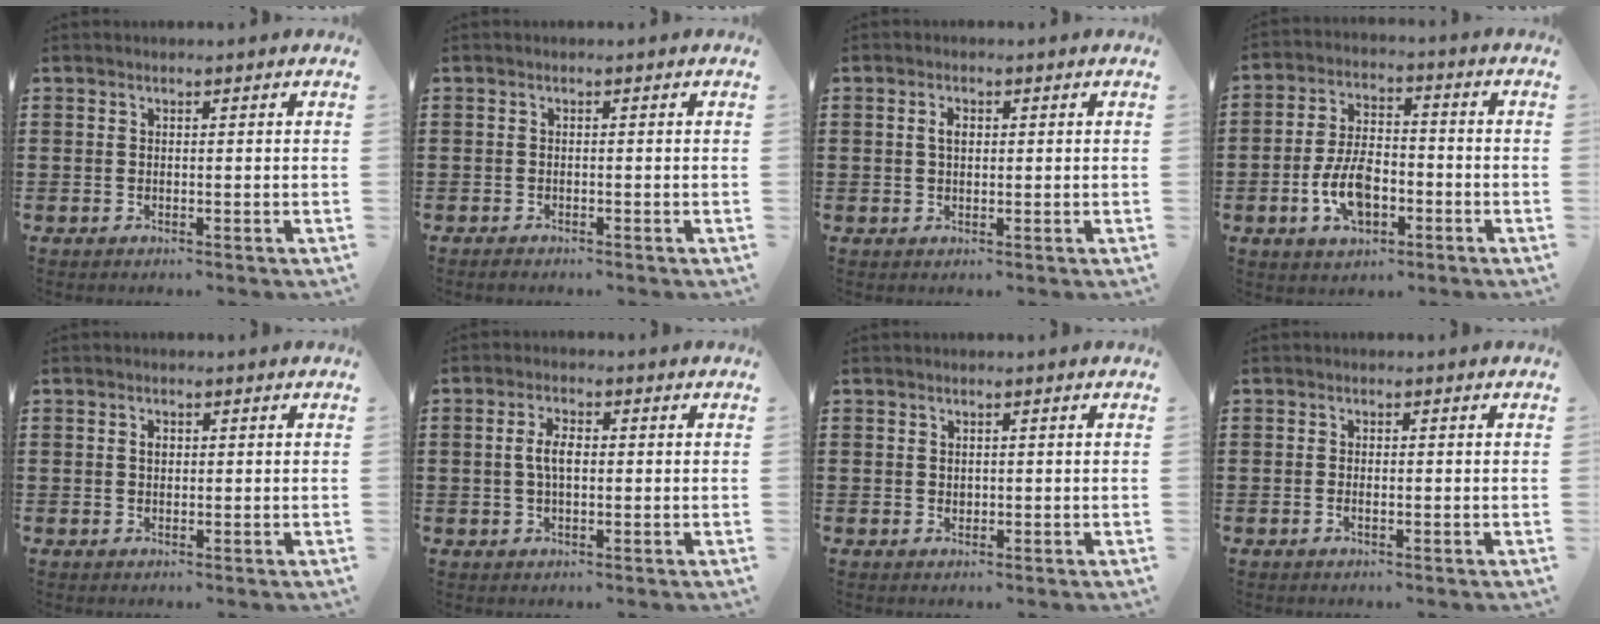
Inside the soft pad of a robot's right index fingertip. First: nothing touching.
{"total": 0.6, "force": [-0.6, 0.2, 0.0], "torque": [-0.002, 0.000, -0.012]}
{"total": 1.9, "force": [0.4, 1.0, 1.6], "torque": [-0.034, 0.007, 0.005]}
{"total": 8.1, "force": [-2.9, 4.4, 6.1], "torque": [-0.134, 0.004, -0.057]}
{"total": 1.2, "force": [0.3, 0.8, 0.9], "torque": [-0.020, 0.006, 0.004]}
{"total": 3.9, "force": [0.1, 1.8, 3.5], "torque": [-0.076, 0.005, -0.002]}
{"total": 0.6, "force": [0.3, 0.6, 0.2], "torque": [-0.004, 0.002, 0.006]}
{"total": 1.0, "force": [-0.3, 0.3, 0.9], "torque": [-0.017, -0.003, -0.005]}